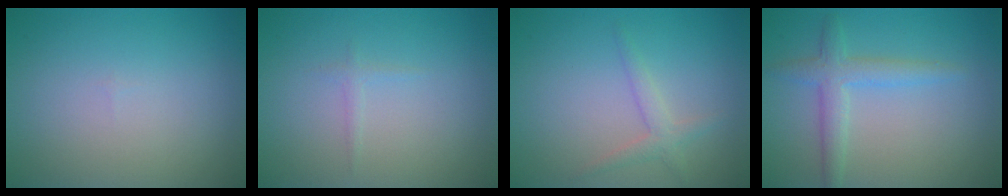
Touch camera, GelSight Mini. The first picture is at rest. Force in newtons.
{"total": 0.6, "press": 0.6, "slide": 0.0}
{"total": 1.7, "press": 1.6, "slide": 0.1}
{"total": 2.8, "press": 2.8, "slide": 0.1}